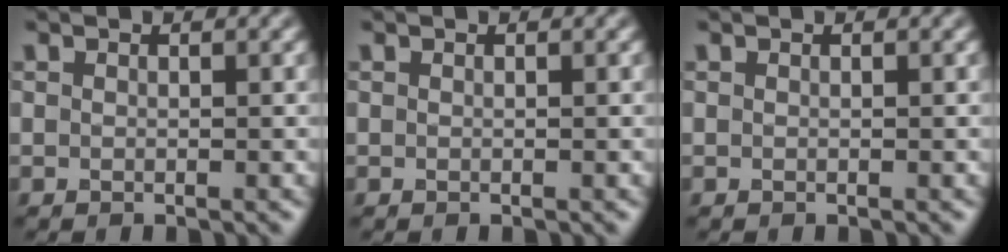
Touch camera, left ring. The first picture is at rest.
{"total": 0.0}
{"total": 0.0}